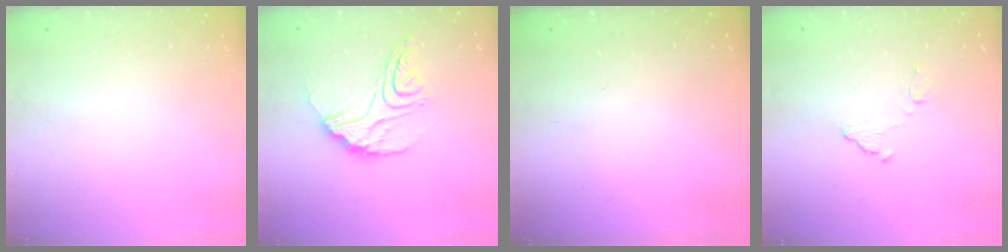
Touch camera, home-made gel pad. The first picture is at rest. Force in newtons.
{"total": 14.0, "press": 14.0, "slide": 0.8}
{"total": 3.3, "press": 3.3, "slide": 0.1}
{"total": 8.6, "press": 8.6, "slide": 0.5}